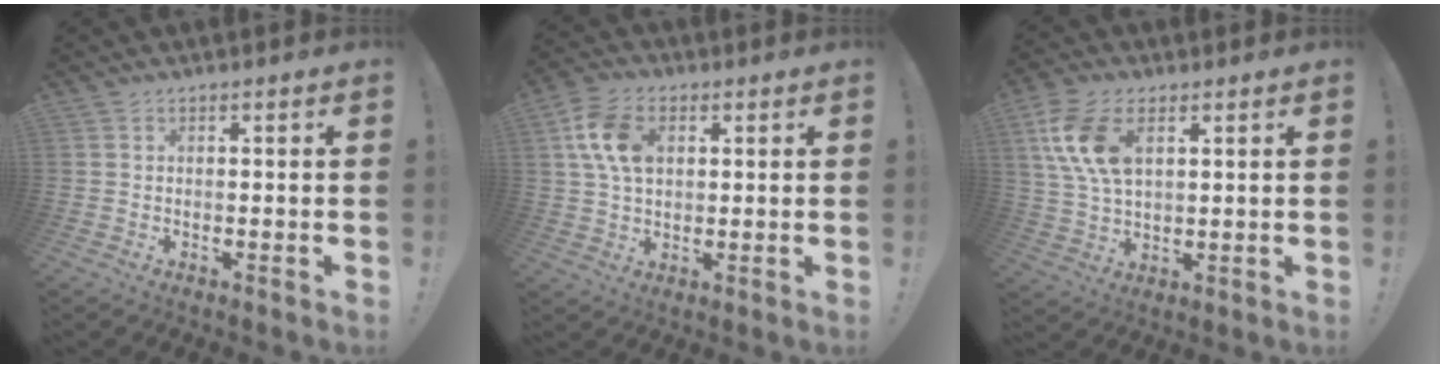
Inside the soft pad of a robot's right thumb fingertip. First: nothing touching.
{"total": 11.6, "force": [3.1, 7.7, 8.1], "torque": [-0.153, 0.009, 0.062]}
{"total": 12.7, "force": [4.8, 7.2, 9.4], "torque": [-0.192, -0.008, 0.087]}